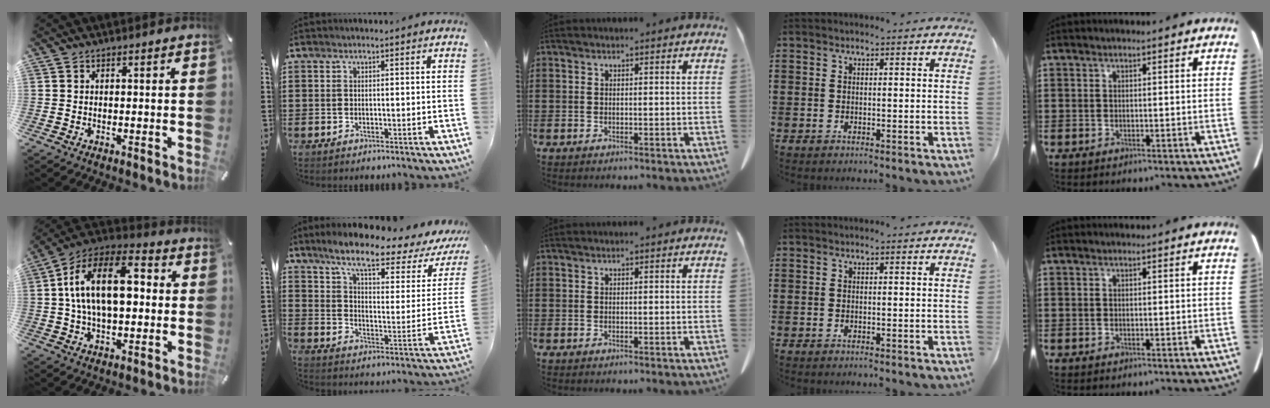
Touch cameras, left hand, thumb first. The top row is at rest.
{"thumb": {"total": 16.7, "force": [1.7, 9.7, 13.5], "torque": [-0.258, 0.003, 0.023]}, "index": {"total": 9.4, "force": [6.8, 1.2, 6.3], "torque": [-0.132, -0.038, 0.107]}}